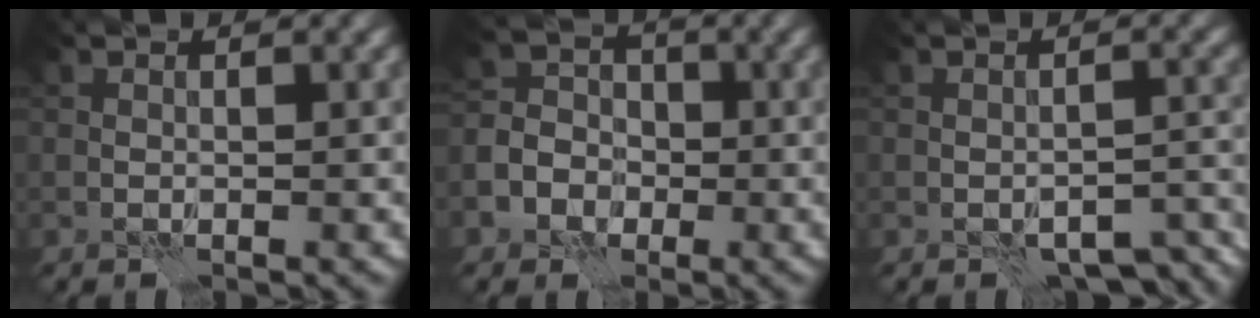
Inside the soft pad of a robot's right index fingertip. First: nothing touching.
{"total": 6.1, "force": [-2.5, 5.1, 2.0], "torque": [-0.018, -0.003, -0.069]}
{"total": 5.0, "force": [-3.2, 2.0, 3.3], "torque": [-0.035, -0.005, -0.038]}